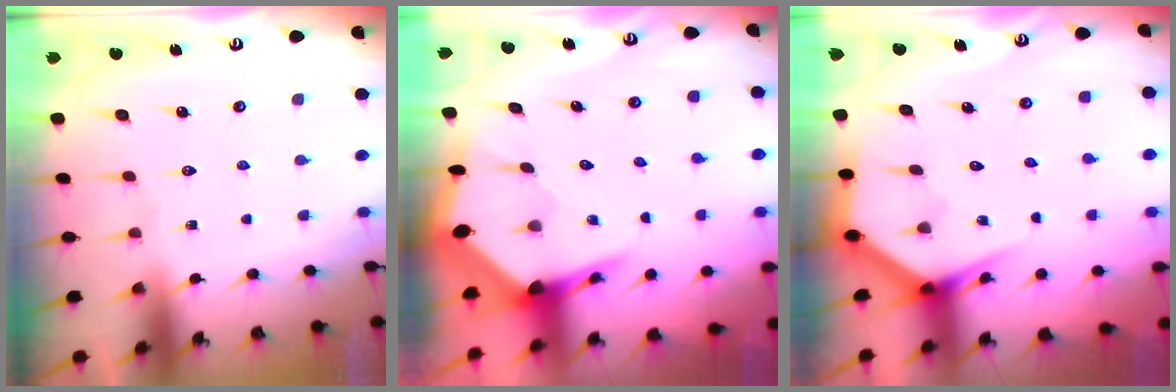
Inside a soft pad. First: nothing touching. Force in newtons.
{"total": 6.3, "press": 6.2, "slide": 0.6}
{"total": 3.6, "press": 3.6, "slide": 0.2}